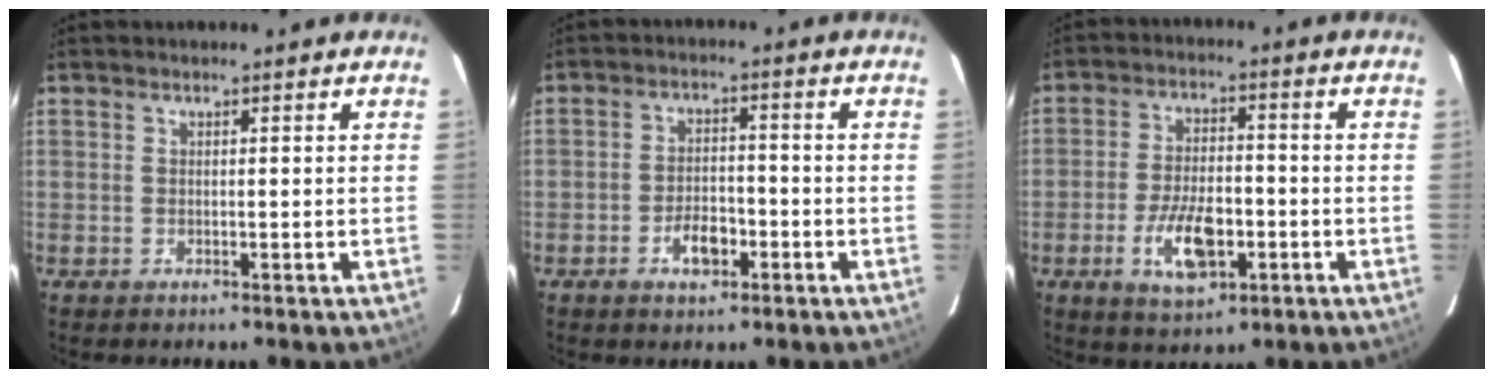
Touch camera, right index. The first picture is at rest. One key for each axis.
{"total": 4.8, "fx": -2.3, "fy": 2.4, "fz": 3.5, "tx": -0.064, "ty": 0.003, "tz": -0.037}
{"total": 9.0, "fx": -3.2, "fy": 3.8, "fz": 7.5, "tx": -0.145, "ty": -0.001, "tz": -0.051}